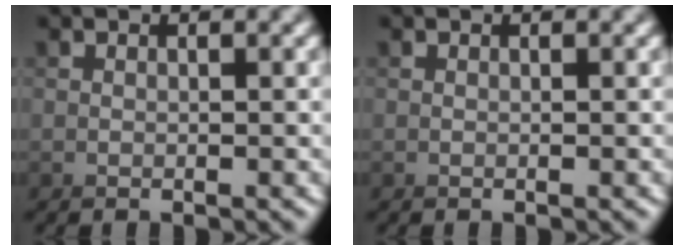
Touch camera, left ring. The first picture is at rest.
{"total": 0.0}